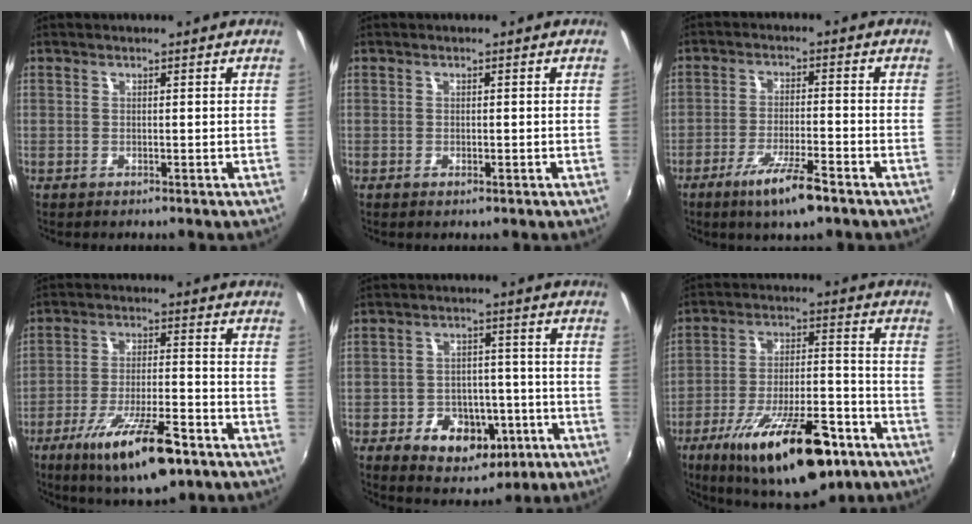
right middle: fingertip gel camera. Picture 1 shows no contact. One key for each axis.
{"total": 0.6, "fx": -0.3, "fy": 0.2, "fz": 0.4, "tx": -0.006, "ty": 0.000, "tz": -0.005}
{"total": 8.7, "fx": -5.6, "fy": 1.2, "fz": 6.6, "tx": -0.138, "ty": -0.014, "tz": -0.097}
{"total": 15.4, "fx": -9.4, "fy": 3.9, "fz": 11.6, "tx": -0.216, "ty": -0.026, "tz": -0.153}
{"total": 12.6, "fx": -6.0, "fy": 8.6, "fz": 7.0, "tx": -0.138, "ty": 0.015, "tz": -0.069}
{"total": 22.8, "fx": -13.9, "fy": 7.4, "fz": 16.5, "tx": -0.277, "ty": -0.024, "tz": -0.205}